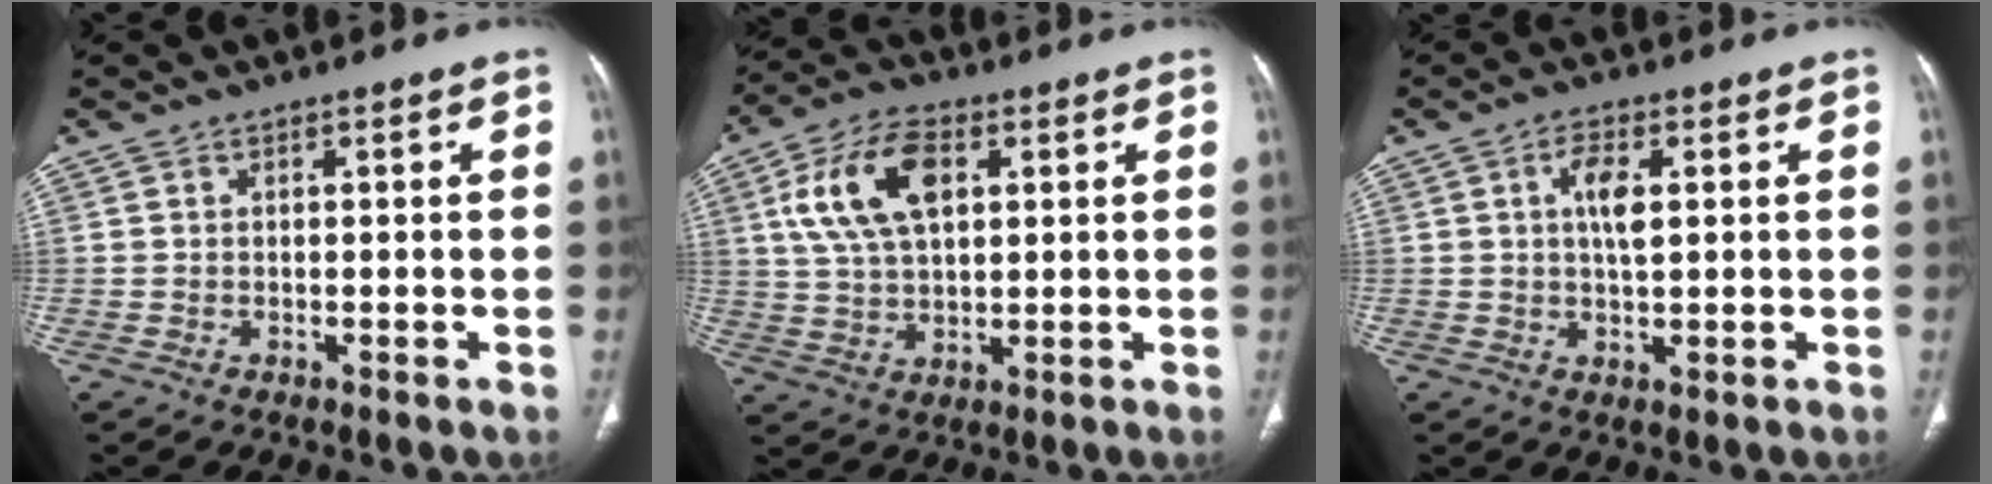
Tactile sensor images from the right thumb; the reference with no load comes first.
{"total": 13.2, "force": [4.0, 7.3, 10.2], "torque": [-0.191, 0.002, 0.075]}
{"total": 5.3, "force": [1.1, 2.1, 4.7], "torque": [-0.083, -0.005, 0.018]}